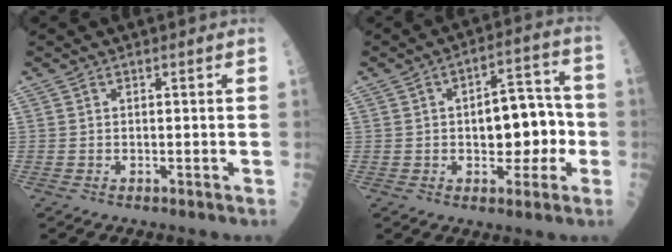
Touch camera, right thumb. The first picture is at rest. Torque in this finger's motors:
{"motor_torque": [-0.16, 0.43, 0.05, -0.05, 0.16]}